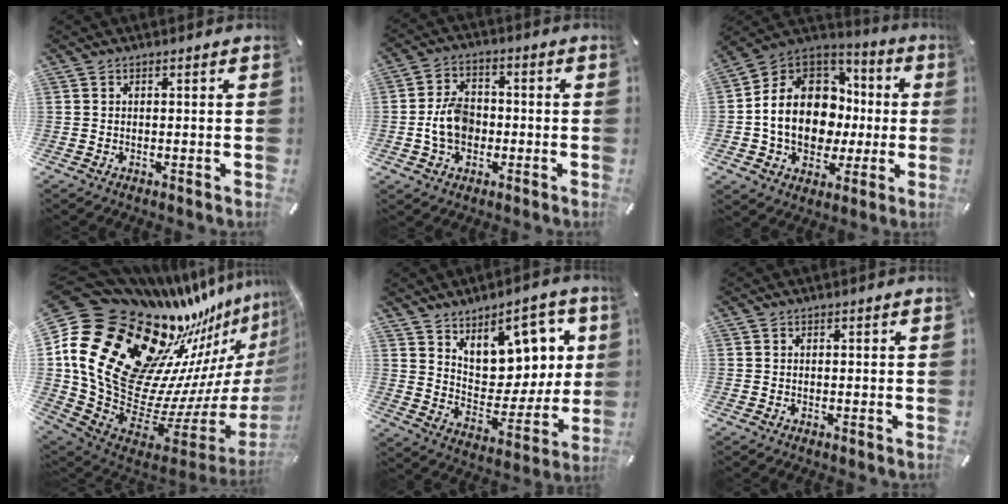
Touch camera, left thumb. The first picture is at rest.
{"total": 8.1, "force": [-1.5, 6.2, 5.0], "torque": [-0.092, 0.008, -0.030]}
{"total": 17.0, "force": [-1.0, 13.9, 9.8], "torque": [-0.198, 0.001, -0.012]}
{"total": 28.4, "force": [16.1, 17.5, 15.5], "torque": [-0.203, -0.206, 0.355]}
{"total": 12.8, "force": [8.3, 8.2, 5.3], "torque": [-0.068, -0.080, 0.154]}
{"total": 0.0}